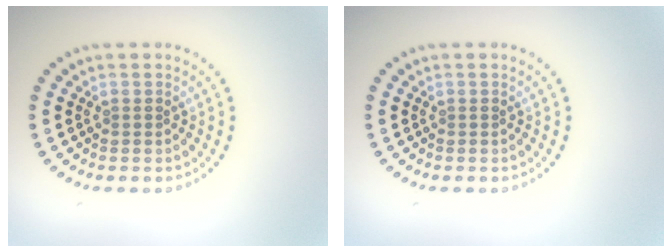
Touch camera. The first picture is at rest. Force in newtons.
{"total": 0.0}